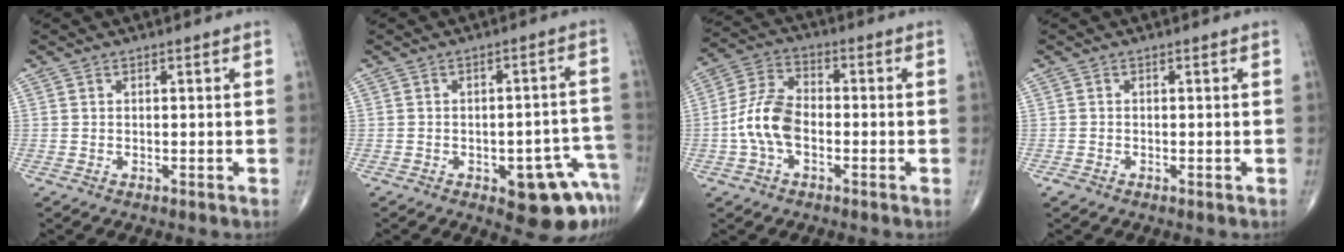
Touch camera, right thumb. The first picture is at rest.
{"total": 11.2, "force": [-5.4, 4.6, 8.7], "torque": [-0.066, 0.042, -0.057]}
{"total": 9.4, "force": [-2.1, 5.5, 7.3], "torque": [-0.151, 0.030, -0.049]}
{"total": 0.7, "force": [-0.5, 0.4, 0.4], "torque": [-0.006, 0.000, -0.009]}